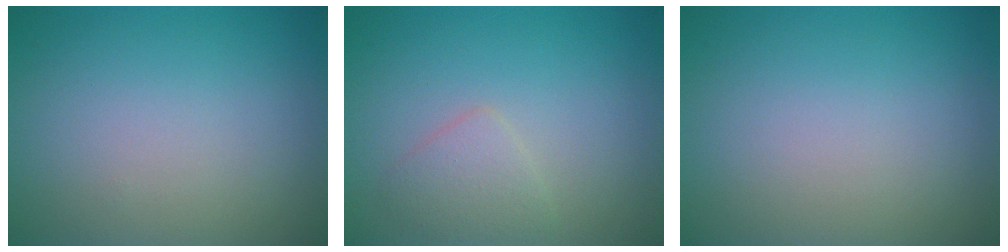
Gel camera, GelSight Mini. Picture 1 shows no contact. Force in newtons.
{"total": 1.8, "press": 1.8, "slide": 0.1}
{"total": 0.0}